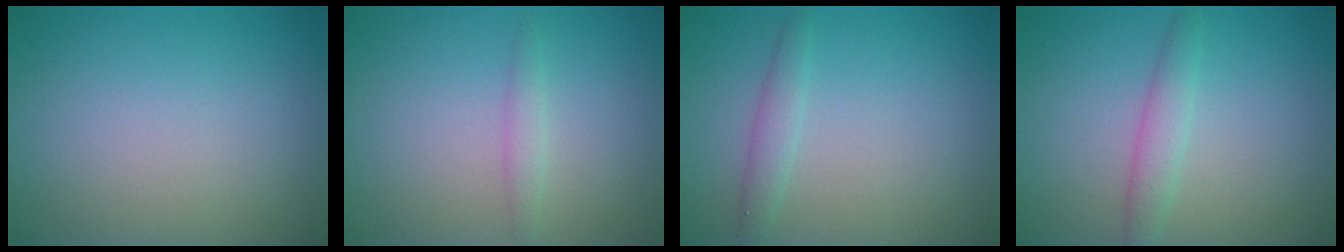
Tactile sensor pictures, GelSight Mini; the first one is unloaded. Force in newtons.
{"total": 1.3, "press": 1.3, "slide": 0.0}
{"total": 1.6, "press": 1.6, "slide": 0.1}
{"total": 2.0, "press": 2.0, "slide": 0.1}